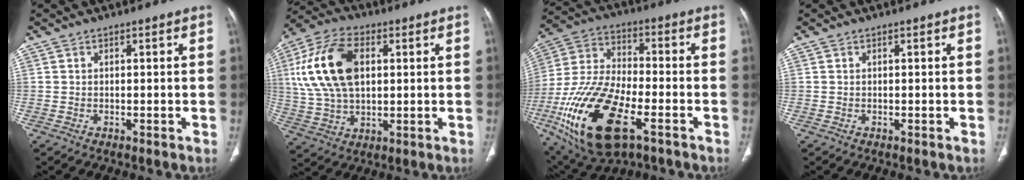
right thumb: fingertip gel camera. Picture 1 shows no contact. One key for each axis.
{"total": 17.4, "fx": 3.6, "fy": 10.5, "fz": 13.4, "tx": -0.260, "ty": 0.010, "tz": 0.067}
{"total": 23.9, "fx": -9.8, "fy": 10.9, "fz": 18.9, "tx": -0.399, "ty": 0.016, "tz": -0.168}
{"total": 0.0}